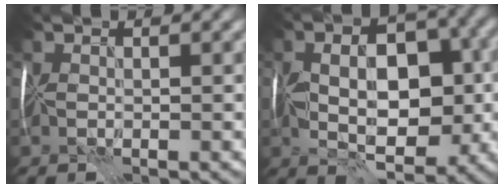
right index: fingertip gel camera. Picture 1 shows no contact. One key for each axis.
{"total": 8.9, "fx": -0.6, "fy": 4.8, "fz": 7.4, "tx": -0.112, "ty": 0.005, "tz": -0.010}